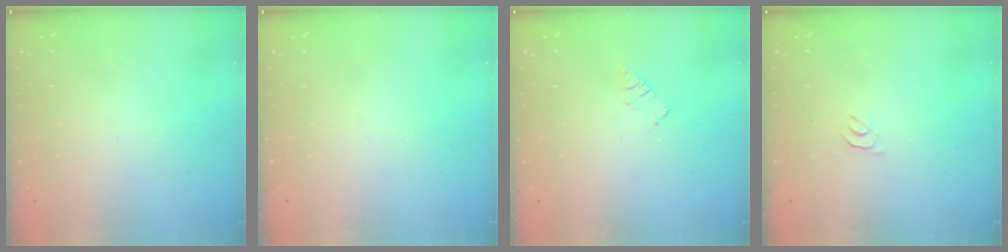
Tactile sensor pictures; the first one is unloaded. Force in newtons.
{"total": 0.0}
{"total": 2.6, "press": 2.6, "slide": 0.3}
{"total": 3.3, "press": 3.2, "slide": 0.5}